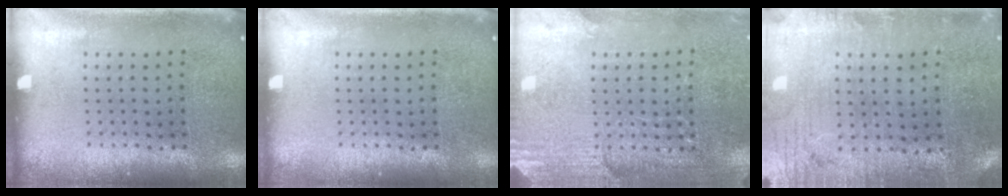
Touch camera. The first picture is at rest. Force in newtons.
{"total": 0.0}
{"total": 2.8, "press": 2.7, "slide": 0.8}
{"total": 0.6, "press": 0.4, "slide": 0.5}